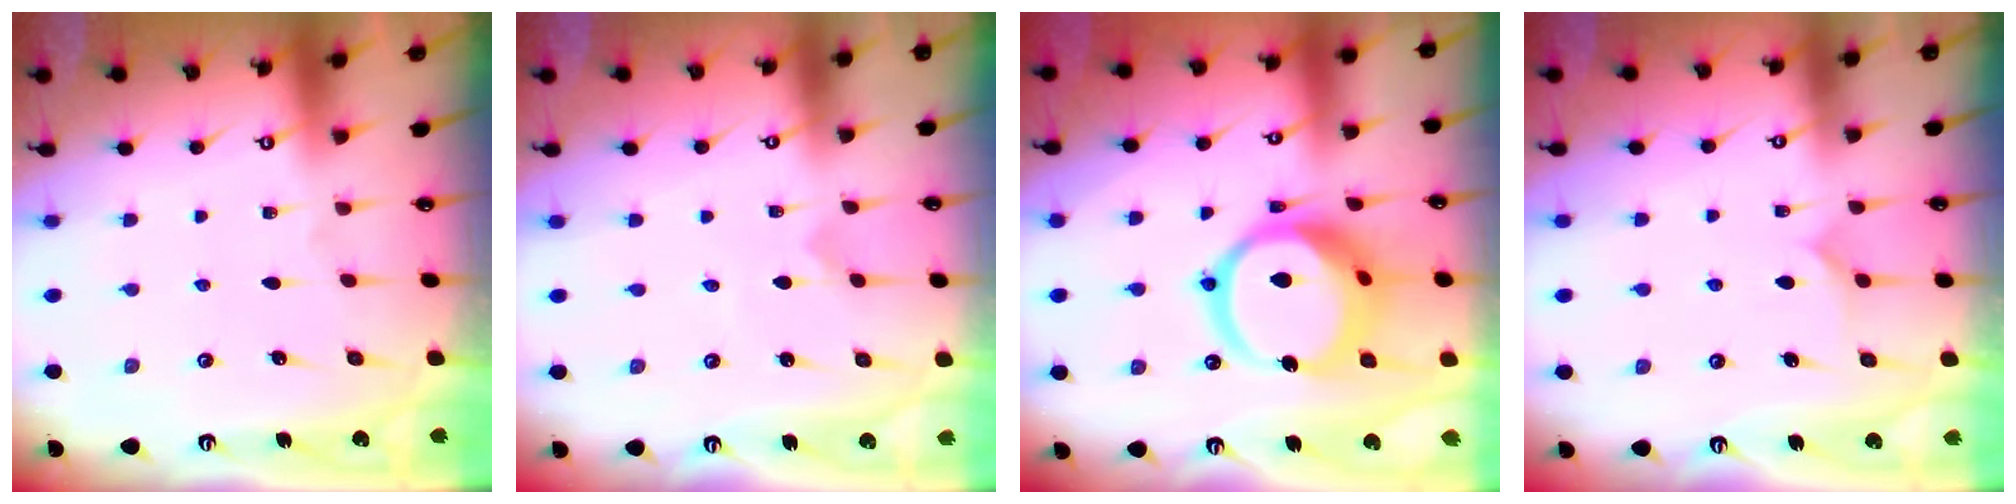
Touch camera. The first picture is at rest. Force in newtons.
{"total": 0.0}
{"total": 17.0, "press": 16.9, "slide": 2.1}
{"total": 6.6, "press": 6.5, "slide": 0.6}